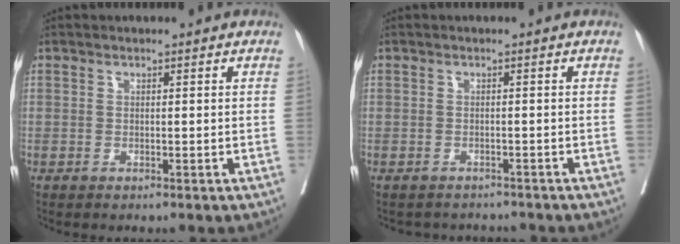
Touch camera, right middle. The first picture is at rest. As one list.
[{"total": 3.6, "force": [-3.4, 1.2, -0.4], "torque": [0.008, 0.001, -0.046]}]